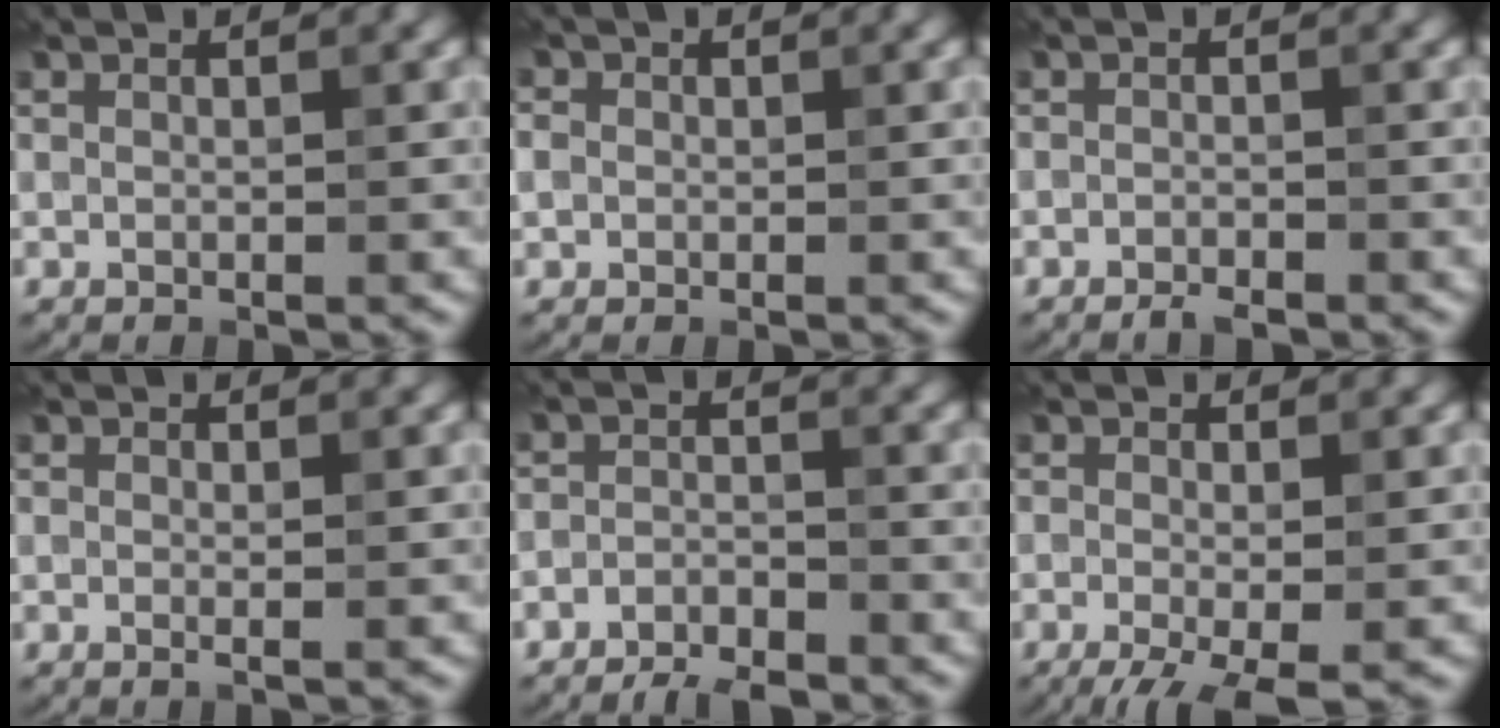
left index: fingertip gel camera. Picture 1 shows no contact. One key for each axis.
{"total": 1.8, "fx": 0.2, "fy": 1.7, "fz": 0.6, "tx": -0.012, "ty": 0.003, "tz": -0.002}
{"total": 1.3, "fx": -1.1, "fy": 0.4, "fz": 0.7, "tx": -0.012, "ty": -0.002, "tz": -0.021}
{"total": 0.6, "fx": -0.1, "fy": 0.0, "fz": 0.6, "tx": -0.010, "ty": -0.007, "tz": -0.002}
{"total": 3.4, "fx": -3.0, "fy": 1.1, "fz": 1.2, "tx": -0.018, "ty": -0.002, "tz": -0.058}
{"total": 5.0, "fx": -2.4, "fy": 1.6, "fz": 4.1, "tx": -0.077, "ty": -0.011, "tz": -0.038}